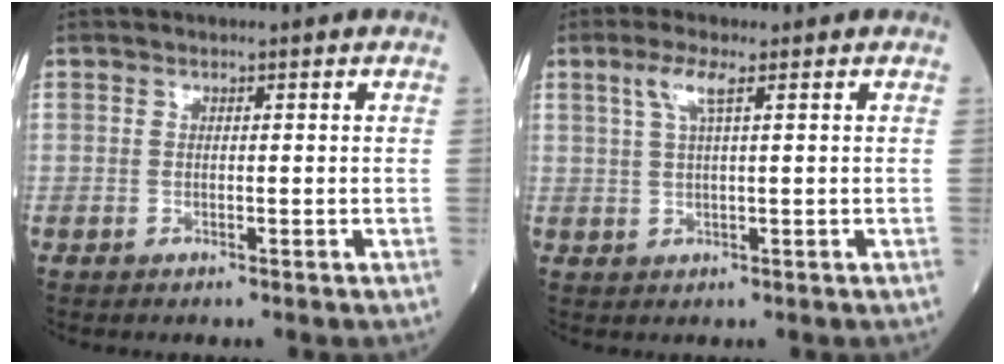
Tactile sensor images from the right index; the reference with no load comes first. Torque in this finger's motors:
{"motor_torque": [0.12, 0.12, 0.04, 0.03]}